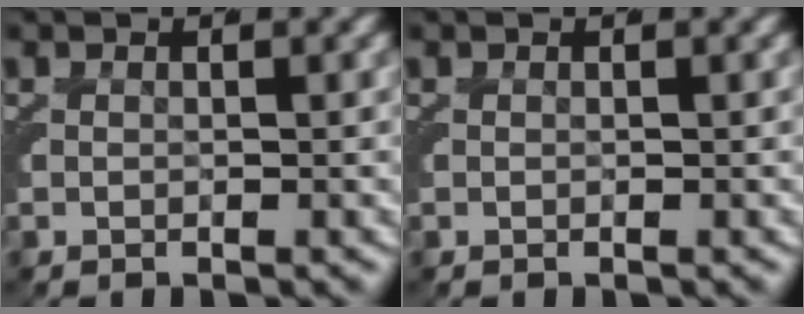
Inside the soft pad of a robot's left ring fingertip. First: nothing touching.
{"total": 0.0}